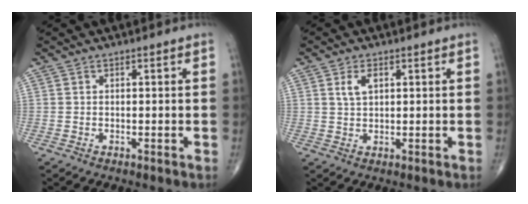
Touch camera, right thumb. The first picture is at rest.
{"total": 3.3, "force": [1.2, 1.8, 2.5], "torque": [-0.046, 0.000, 0.026]}